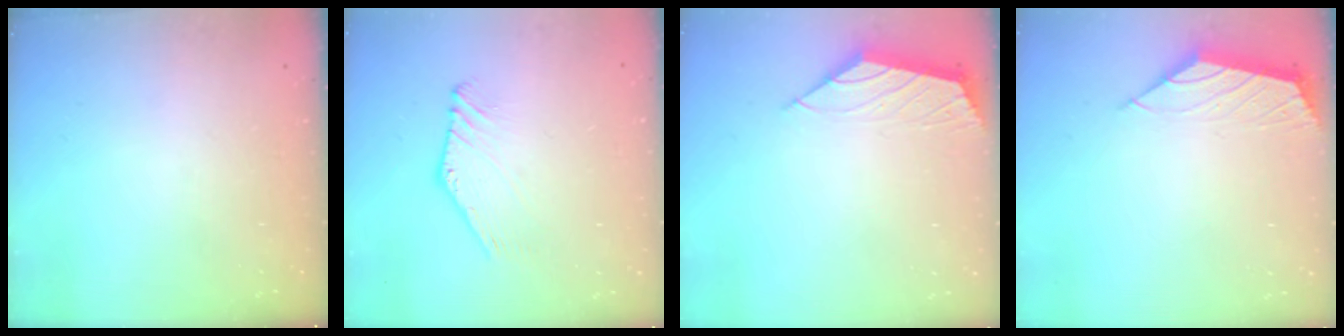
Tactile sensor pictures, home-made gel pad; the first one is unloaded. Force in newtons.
{"total": 2.2, "press": 2.2, "slide": 0.1}
{"total": 2.2, "press": 2.1, "slide": 0.5}
{"total": 1.8, "press": 1.7, "slide": 0.5}